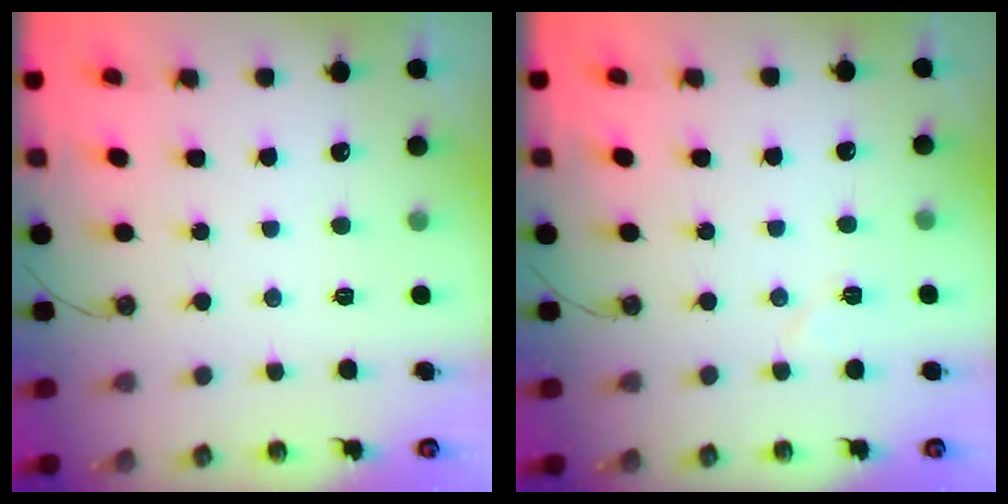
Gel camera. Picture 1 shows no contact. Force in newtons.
{"total": 4.6, "press": 4.3, "slide": 1.7}